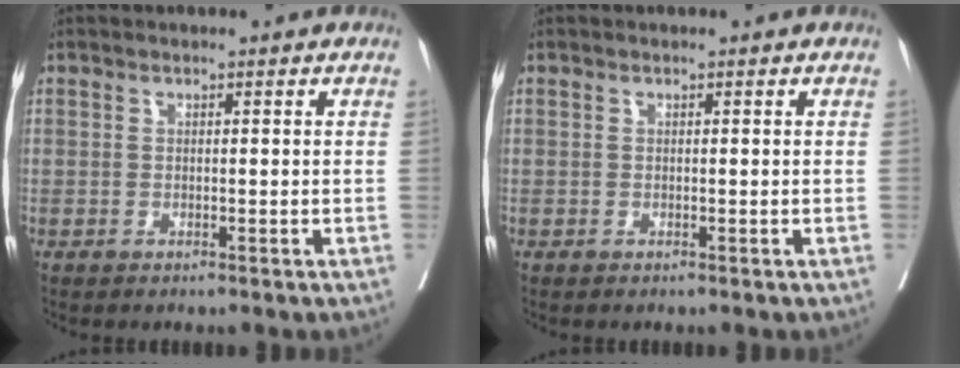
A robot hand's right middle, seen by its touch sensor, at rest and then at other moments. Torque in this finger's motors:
{"motor_torque": [-0.10, 0.07, -0.01, 0.00]}